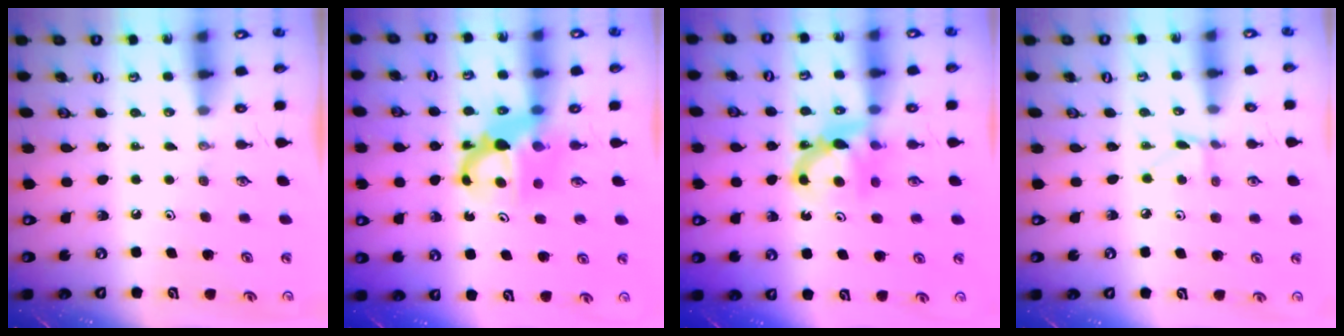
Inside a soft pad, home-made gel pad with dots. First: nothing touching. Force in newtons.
{"total": 7.1, "press": 7.0, "slide": 0.5}
{"total": 7.3, "press": 7.3, "slide": 0.3}
{"total": 2.6, "press": 2.6, "slide": 0.3}